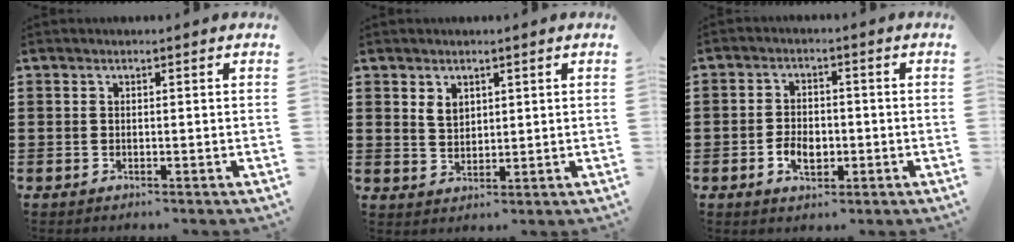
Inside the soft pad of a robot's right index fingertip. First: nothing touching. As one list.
[{"total": 2.5, "force": [1.5, 1.8, 1.0], "torque": [-0.025, 0.005, 0.029]}, {"total": 4.0, "force": [-1.3, 2.4, 2.9], "torque": [-0.049, -0.002, -0.023]}]